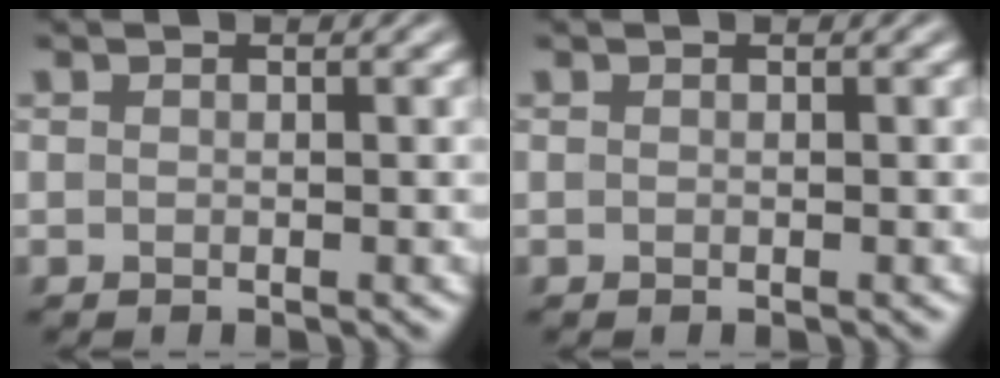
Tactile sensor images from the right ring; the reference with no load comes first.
{"total": 0.0}